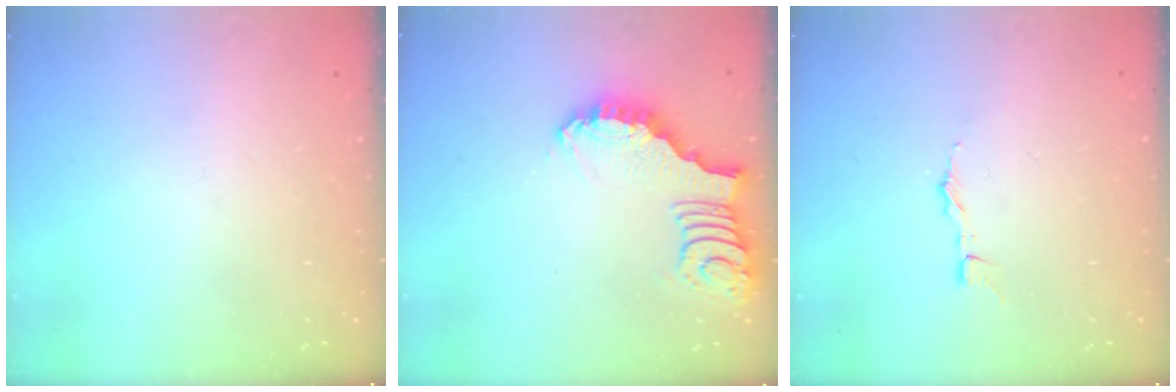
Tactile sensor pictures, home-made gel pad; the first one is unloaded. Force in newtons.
{"total": 2.6, "press": 2.5, "slide": 0.5}
{"total": 1.6, "press": 1.6, "slide": 0.1}